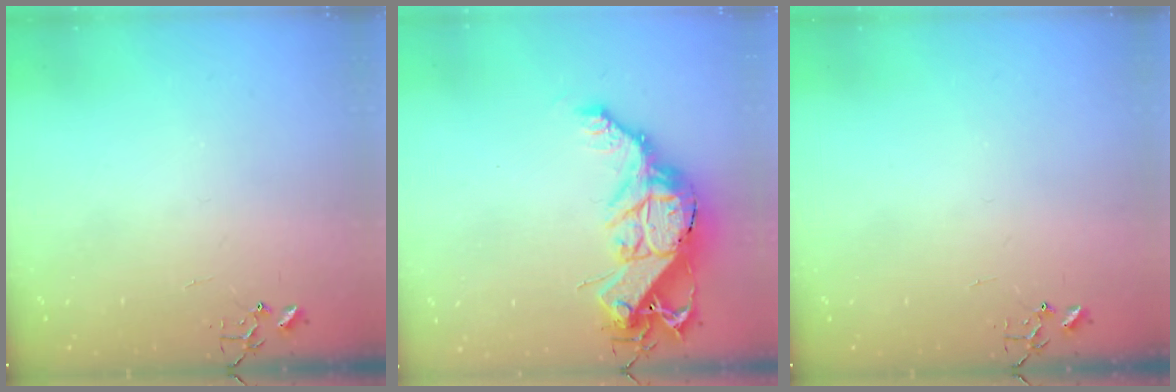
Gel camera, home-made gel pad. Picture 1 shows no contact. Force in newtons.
{"total": 16.4, "press": 16.4, "slide": 1.3}
{"total": 0.0}